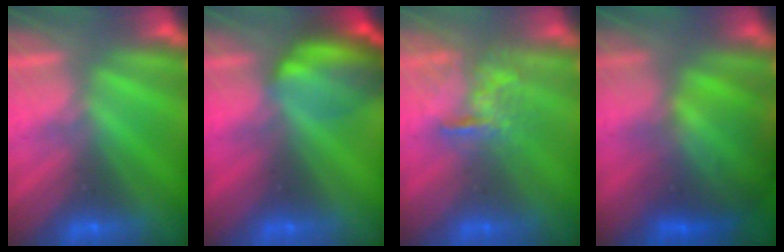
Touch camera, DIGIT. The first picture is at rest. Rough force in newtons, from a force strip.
{"total": 10.8}
{"total": 4.2}
{"total": 8.1}